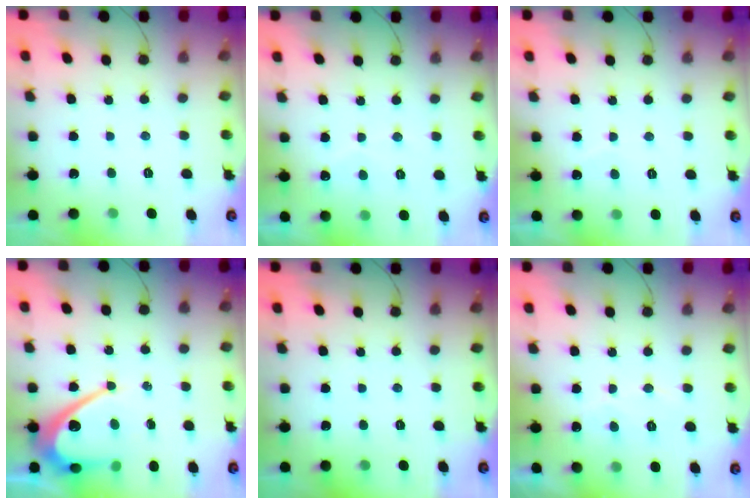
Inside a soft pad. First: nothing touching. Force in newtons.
{"total": 2.7, "press": 2.7, "slide": 0.1}
{"total": 1.9, "press": 1.9, "slide": 0.2}
{"total": 10.8, "press": 10.8, "slide": 0.8}
{"total": 0.0}
{"total": 5.3, "press": 5.3, "slide": 0.2}